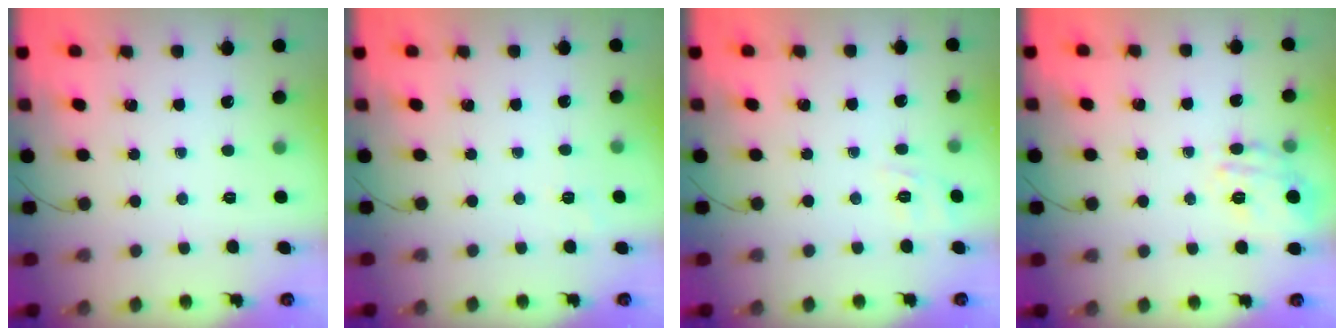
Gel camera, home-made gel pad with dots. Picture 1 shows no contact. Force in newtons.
{"total": 3.3, "press": 3.0, "slide": 1.5}
{"total": 2.0, "press": 0.6, "slide": 1.9}
{"total": 6.0, "press": 5.9, "slide": 0.9}